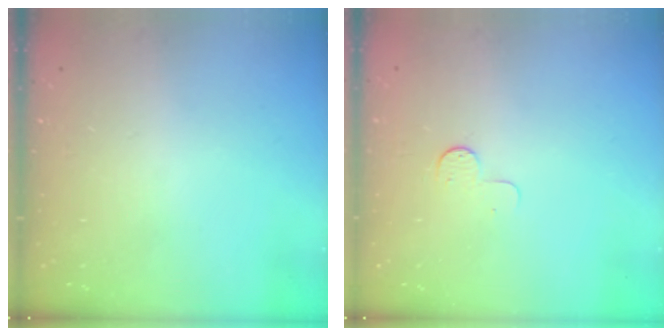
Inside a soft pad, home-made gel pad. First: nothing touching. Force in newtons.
{"total": 5.0, "press": 5.0, "slide": 0.4}